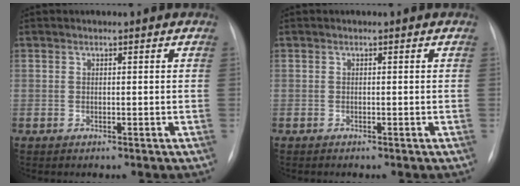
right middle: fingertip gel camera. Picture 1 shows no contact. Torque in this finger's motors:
{"motor_torque": [0.68, -0.70, 0.05, 0.02]}